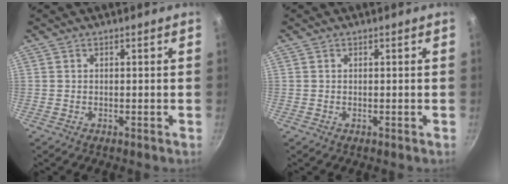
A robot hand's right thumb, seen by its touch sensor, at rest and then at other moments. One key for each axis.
{"total": 0.0}